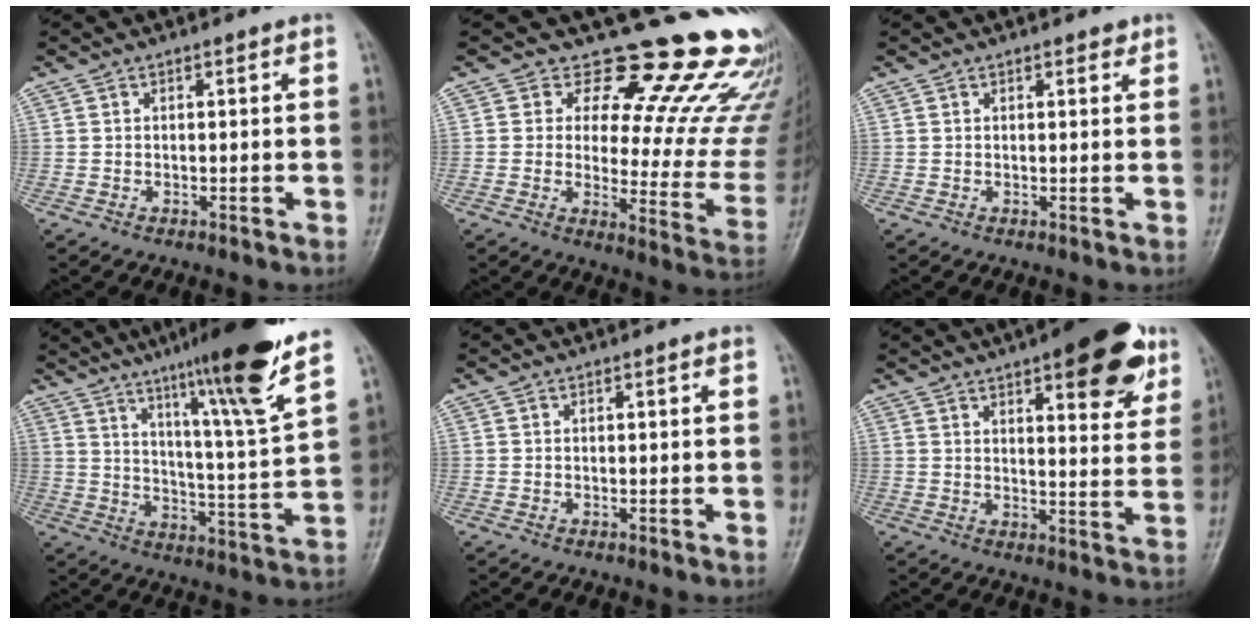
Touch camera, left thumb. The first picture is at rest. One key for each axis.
{"total": 23.4, "fx": 18.3, "fy": 9.1, "fz": 11.4, "tx": -0.100, "ty": -0.135, "tz": 0.214}
{"total": 1.5, "fx": 1.1, "fy": 0.7, "fz": 0.7, "tx": -0.002, "ty": -0.005, "tz": 0.013}
{"total": 18.0, "fx": 12.1, "fy": 0.0, "fz": 13.3, "tx": -0.192, "ty": -0.060, "tz": 0.184}
{"total": 0.0}
{"total": 15.7, "fx": 8.9, "fy": 5.4, "fz": 11.8, "tx": -0.115, "ty": -0.034, "tz": 0.115}